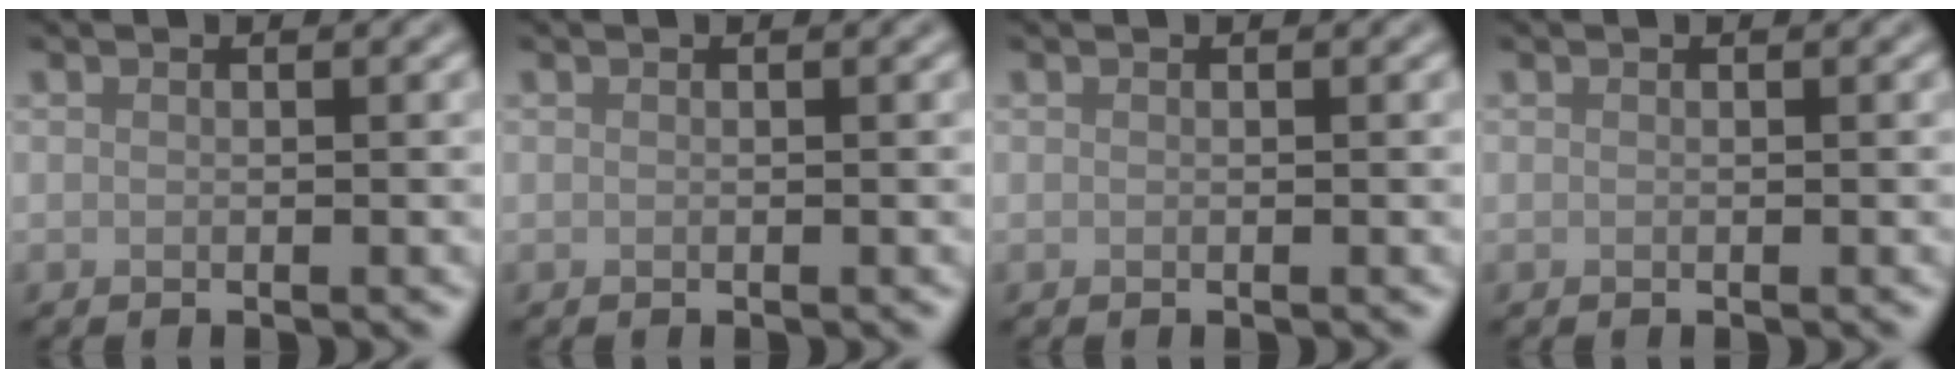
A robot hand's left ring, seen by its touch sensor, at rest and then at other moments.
{"total": 0.0}
{"total": 0.0}
{"total": 0.0}